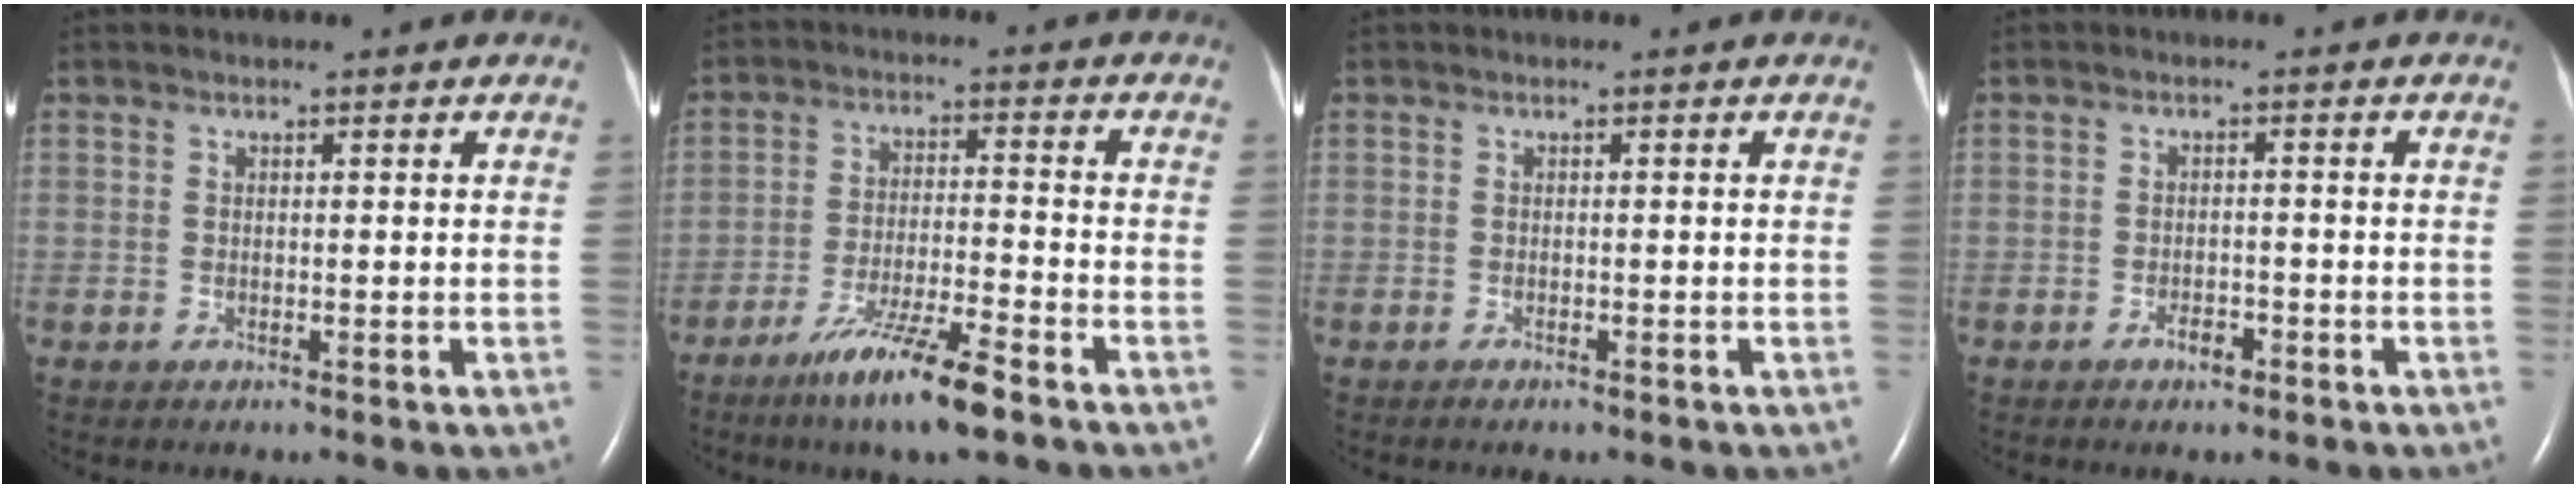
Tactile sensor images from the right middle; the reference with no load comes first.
{"total": 9.7, "force": [-6.7, 0.2, 7.0], "torque": [-0.135, -0.026, -0.121]}
{"total": 1.0, "force": [-0.8, 0.2, 0.6], "torque": [-0.013, -0.003, -0.009]}
{"total": 2.1, "force": [-1.4, 0.9, 1.3], "torque": [-0.023, 0.002, -0.021]}